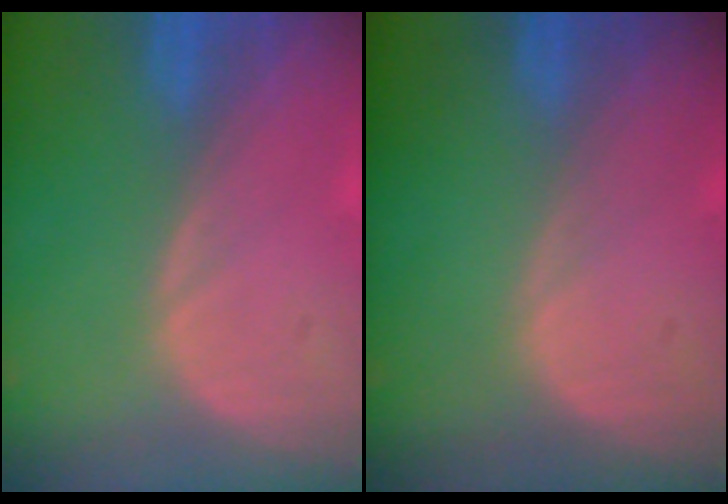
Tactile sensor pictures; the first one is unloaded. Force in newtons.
{"total": 0.0}